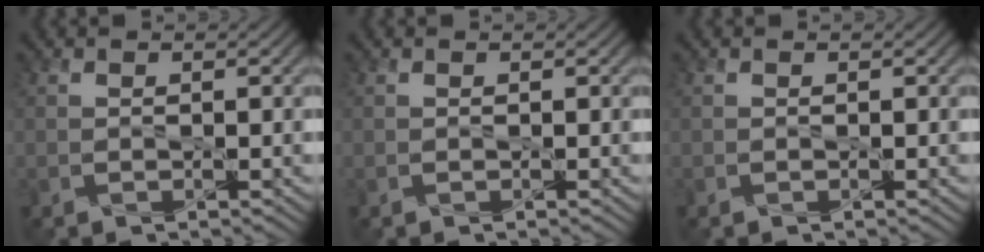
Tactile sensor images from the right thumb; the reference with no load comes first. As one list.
[{"total": 0.0}, {"total": 0.0}]